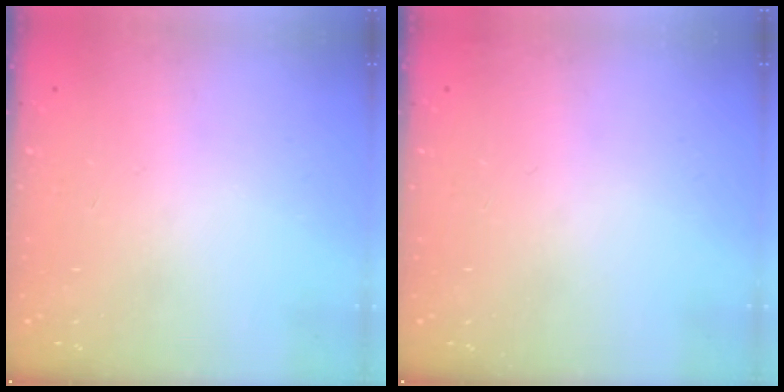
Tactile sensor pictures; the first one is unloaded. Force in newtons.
{"total": 2.8, "press": 2.2, "slide": 1.7}